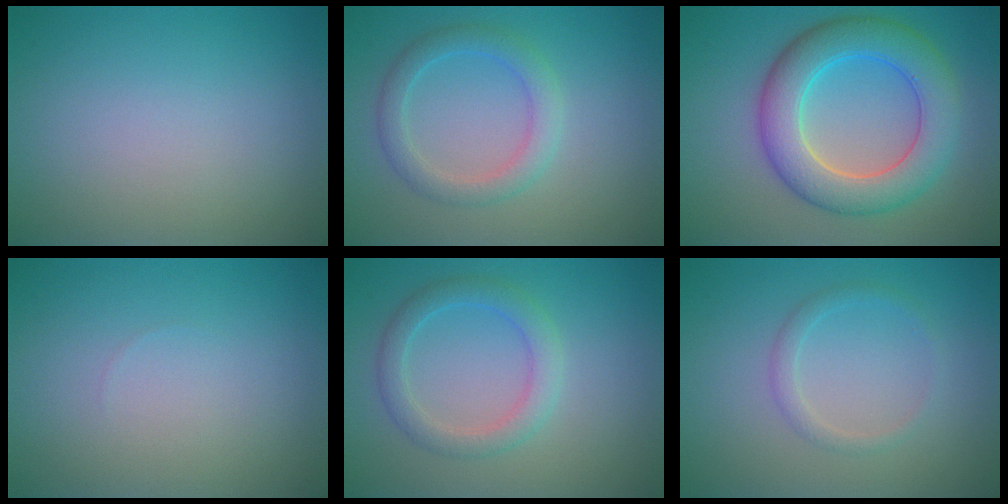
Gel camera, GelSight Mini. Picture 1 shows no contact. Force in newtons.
{"total": 2.9, "press": 2.9, "slide": 0.1}
{"total": 7.4, "press": 7.4, "slide": 0.2}
{"total": 0.0}
{"total": 2.9, "press": 2.9, "slide": 0.1}
{"total": 1.4, "press": 1.4, "slide": 0.0}